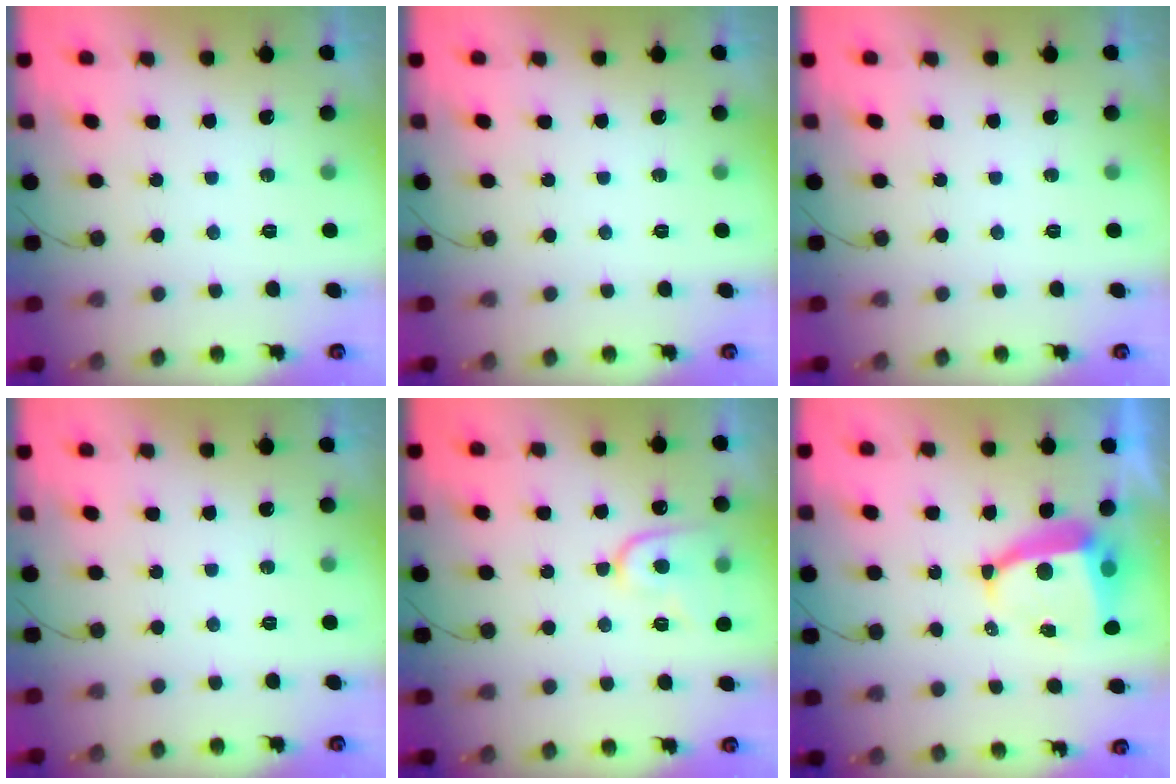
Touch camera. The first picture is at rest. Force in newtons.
{"total": 0.0}
{"total": 0.0}
{"total": 0.0}
{"total": 12.0, "press": 11.9, "slide": 0.9}
{"total": 8.1, "press": 8.1, "slide": 1.0}